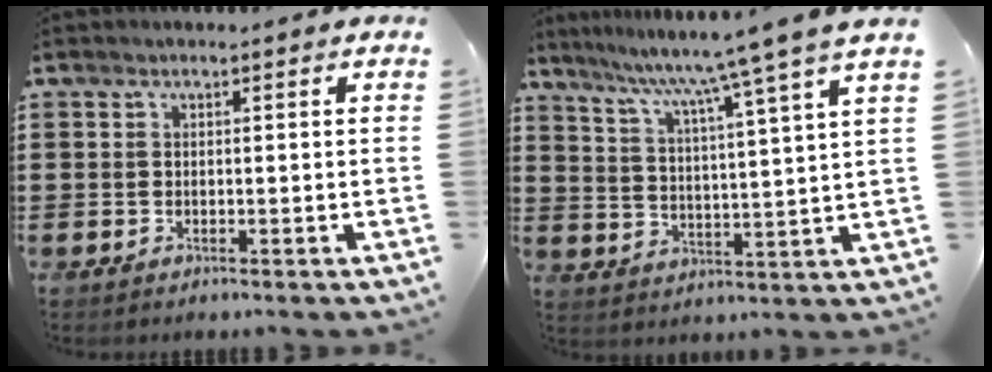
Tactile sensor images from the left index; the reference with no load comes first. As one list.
[{"total": 8.1, "force": [6.8, -1.9, 4.0], "torque": [-0.104, -0.045, 0.106]}]